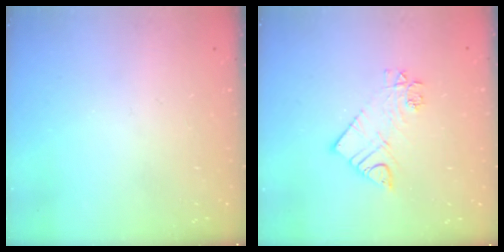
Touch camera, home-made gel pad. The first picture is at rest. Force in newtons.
{"total": 9.3, "press": 9.3, "slide": 0.7}